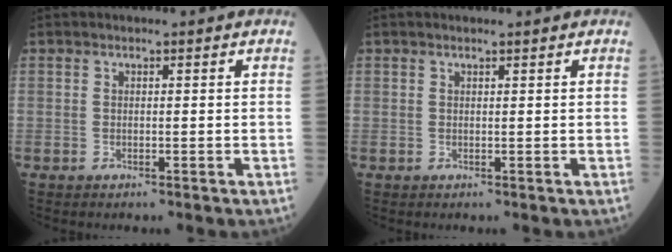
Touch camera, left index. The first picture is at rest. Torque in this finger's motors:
{"motor_torque": [-0.05, -0.04, 0.06, 0.02]}